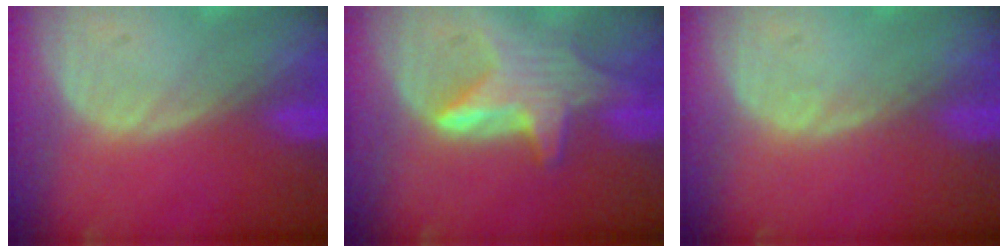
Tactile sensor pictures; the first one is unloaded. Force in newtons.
{"total": 6.6, "press": 6.5, "slide": 1.1}
{"total": 0.5, "press": 0.5, "slide": 0.1}